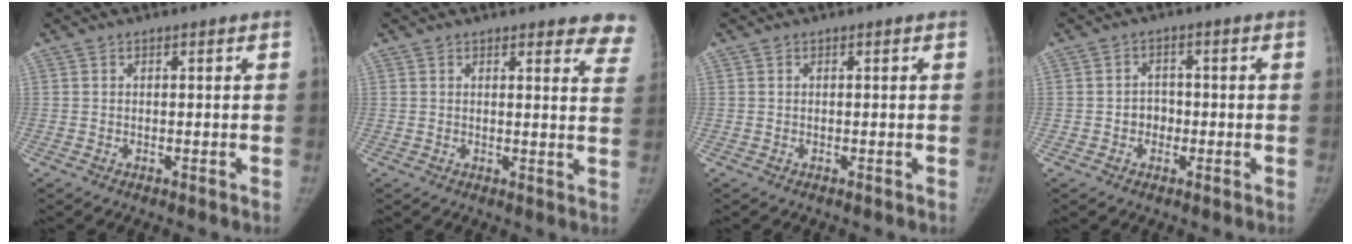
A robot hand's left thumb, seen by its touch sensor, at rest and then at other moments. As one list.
[{"total": 8.5, "force": [7.8, 2.4, 2.3], "torque": [0.023, -0.042, 0.053]}, {"total": 0.0}, {"total": 3.4, "force": [-0.8, 2.9, 1.5], "torque": [-0.001, 0.009, -0.019]}]